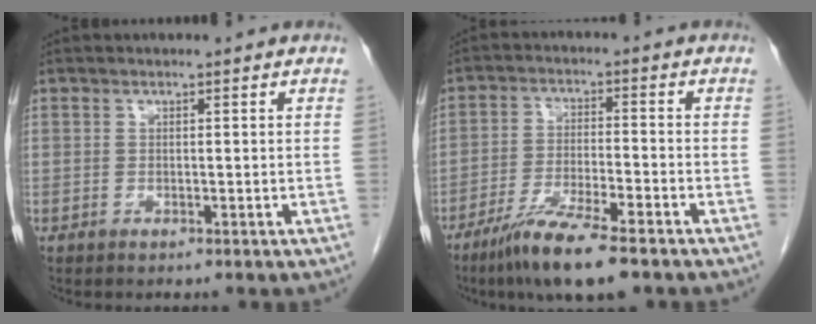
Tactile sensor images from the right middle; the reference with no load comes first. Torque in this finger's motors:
{"motor_torque": [0.59, -0.58, 0.14, 0.07]}